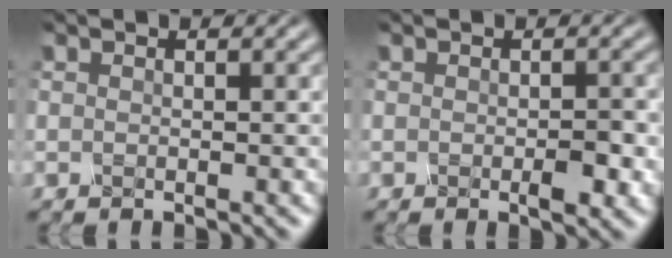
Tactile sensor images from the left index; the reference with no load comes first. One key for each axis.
{"total": 2.0, "fx": -0.7, "fy": 0.7, "fz": 1.8, "tx": -0.029, "ty": -0.004, "tz": -0.006}